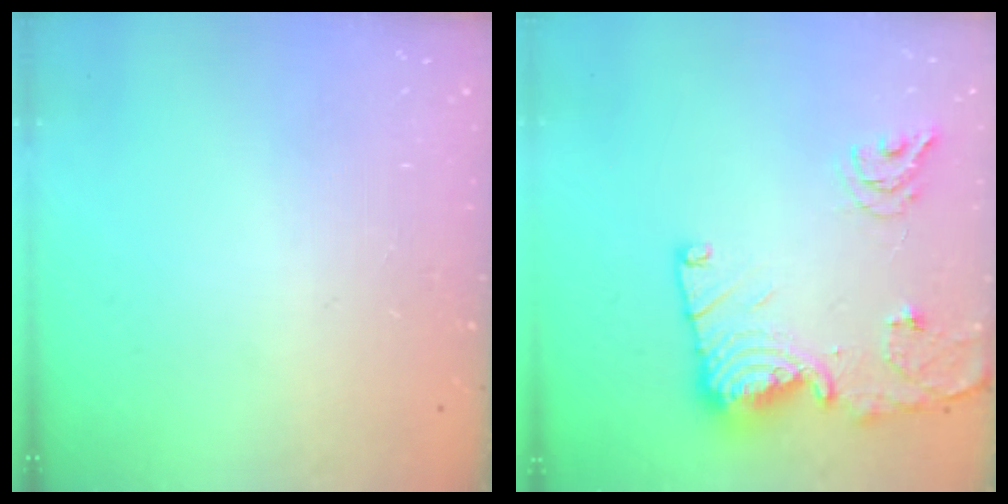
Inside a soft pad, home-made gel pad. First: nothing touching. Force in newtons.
{"total": 16.5, "press": 16.5, "slide": 1.7}